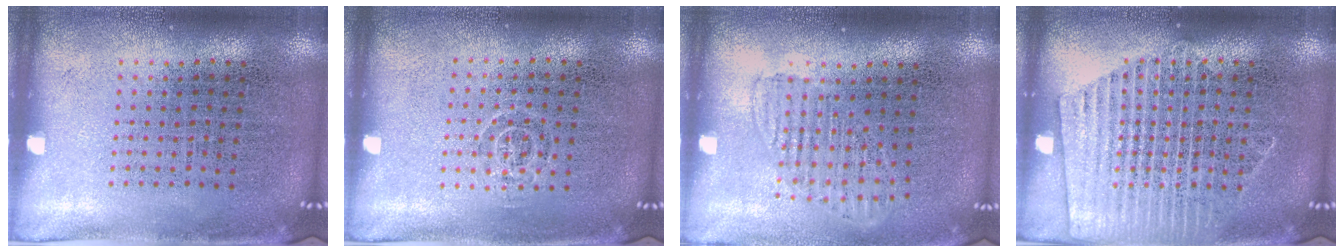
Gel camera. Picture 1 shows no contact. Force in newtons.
{"total": 0.7, "press": 0.6, "slide": 0.5}
{"total": 1.4, "press": 1.2, "slide": 0.7}
{"total": 2.6, "press": 2.6, "slide": 0.3}